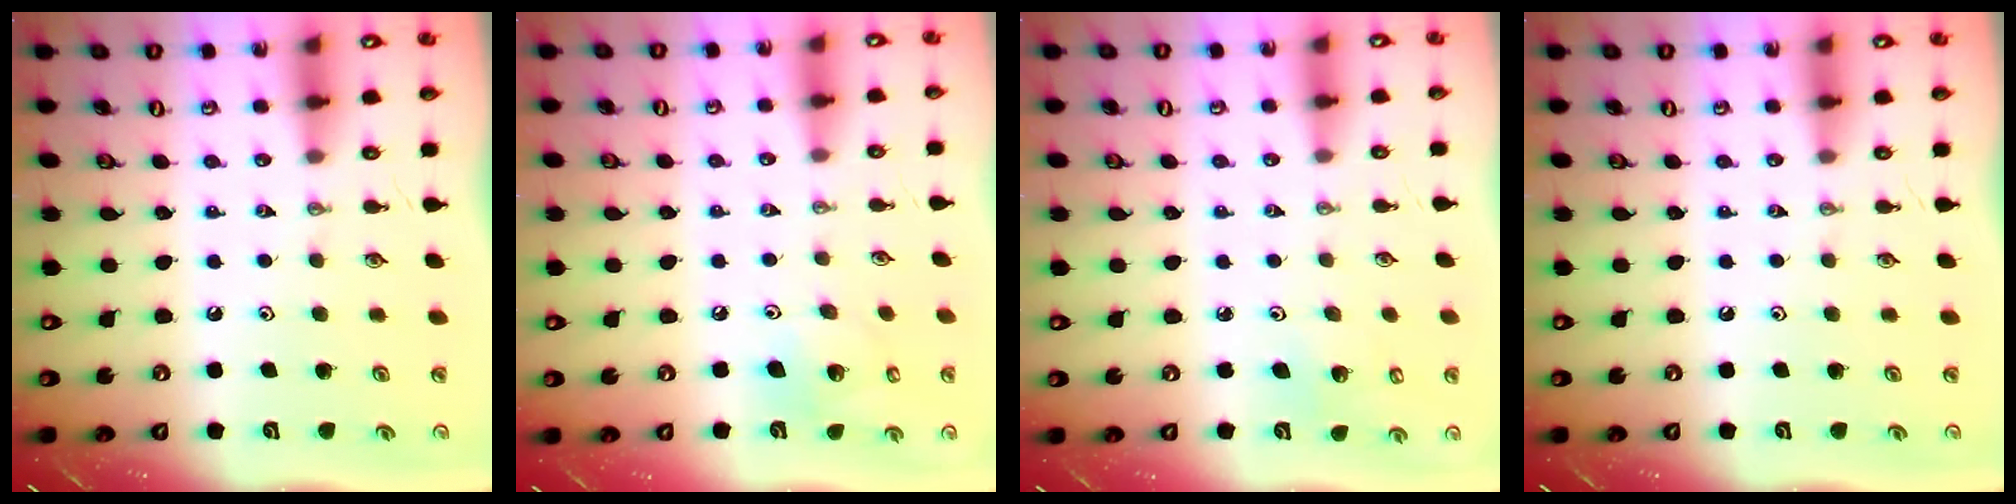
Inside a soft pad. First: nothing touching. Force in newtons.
{"total": 10.6, "press": 10.4, "slide": 1.9}
{"total": 3.9, "press": 3.7, "slide": 1.4}
{"total": 0.0}